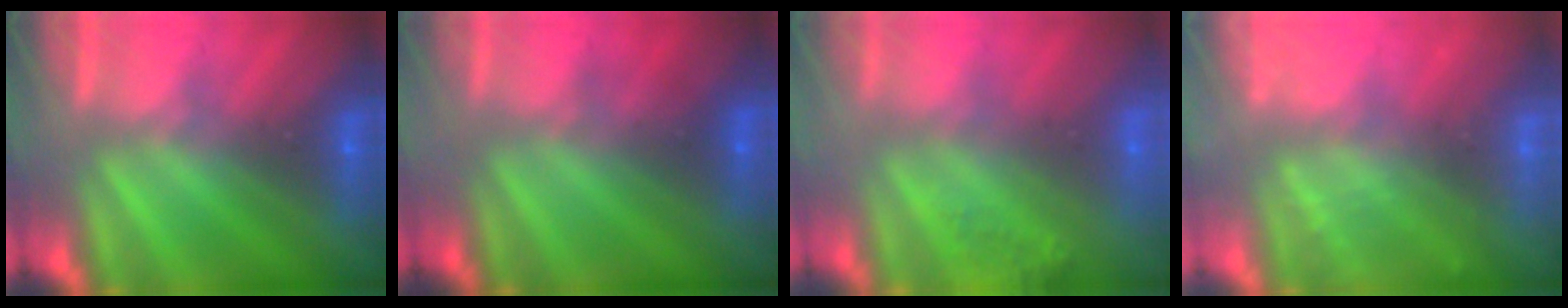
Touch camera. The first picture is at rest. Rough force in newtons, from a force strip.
{"total": 1.7}
{"total": 8.0}
{"total": 2.4}